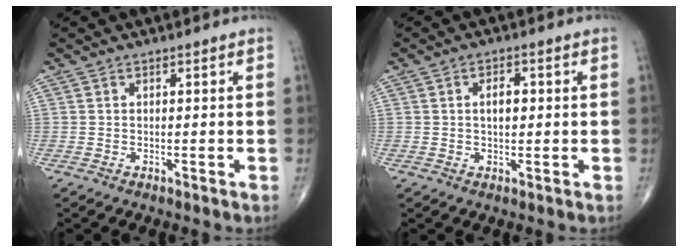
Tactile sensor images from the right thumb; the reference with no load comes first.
{"total": 3.3, "force": [0.4, 1.9, 2.7], "torque": [-0.038, 0.004, 0.005]}